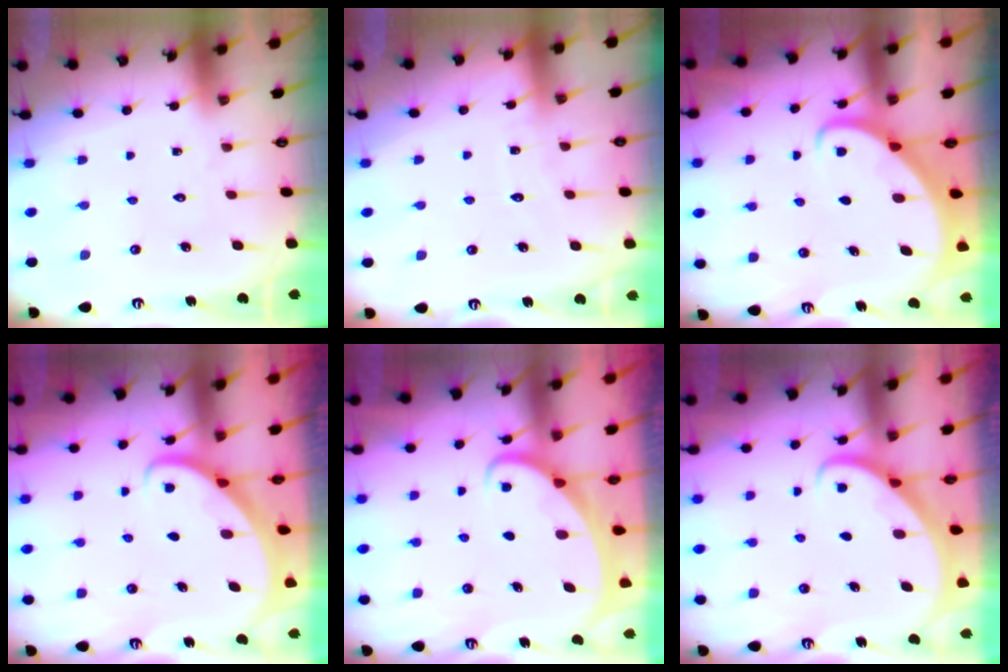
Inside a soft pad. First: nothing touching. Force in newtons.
{"total": 4.8, "press": 4.8, "slide": 0.5}
{"total": 2.5, "press": 2.5, "slide": 0.3}
{"total": 2.5, "press": 2.5, "slide": 0.3}
{"total": 2.1, "press": 2.1, "slide": 0.2}
{"total": 2.7, "press": 2.7, "slide": 0.1}